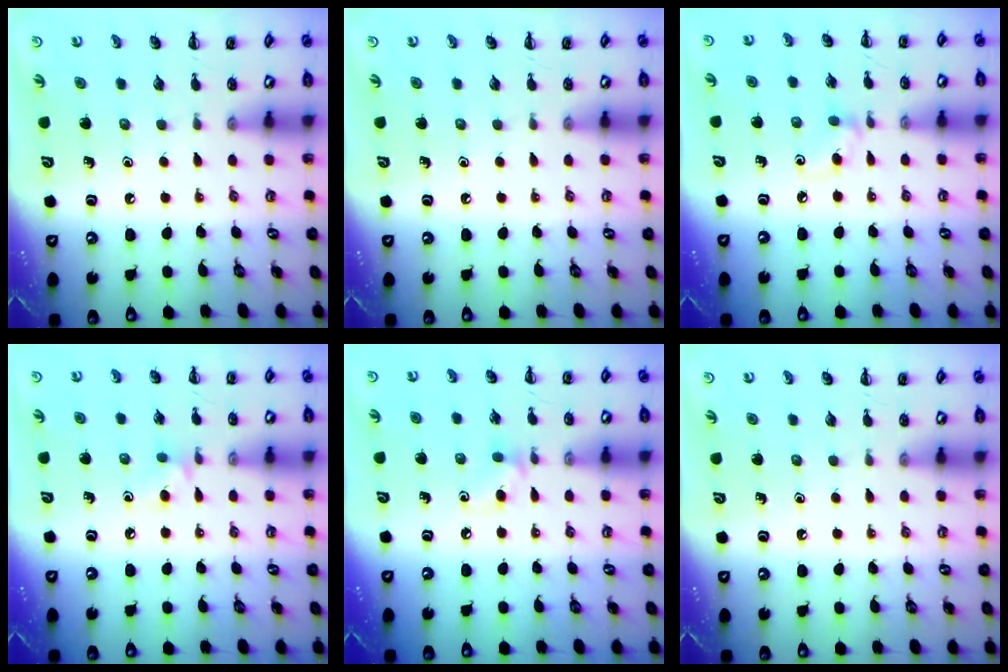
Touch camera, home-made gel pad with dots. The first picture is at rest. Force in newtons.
{"total": 0.0}
{"total": 5.9, "press": 5.5, "slide": 2.1}
{"total": 5.0, "press": 4.7, "slide": 1.7}
{"total": 6.1, "press": 5.8, "slide": 2.0}
{"total": 0.0}